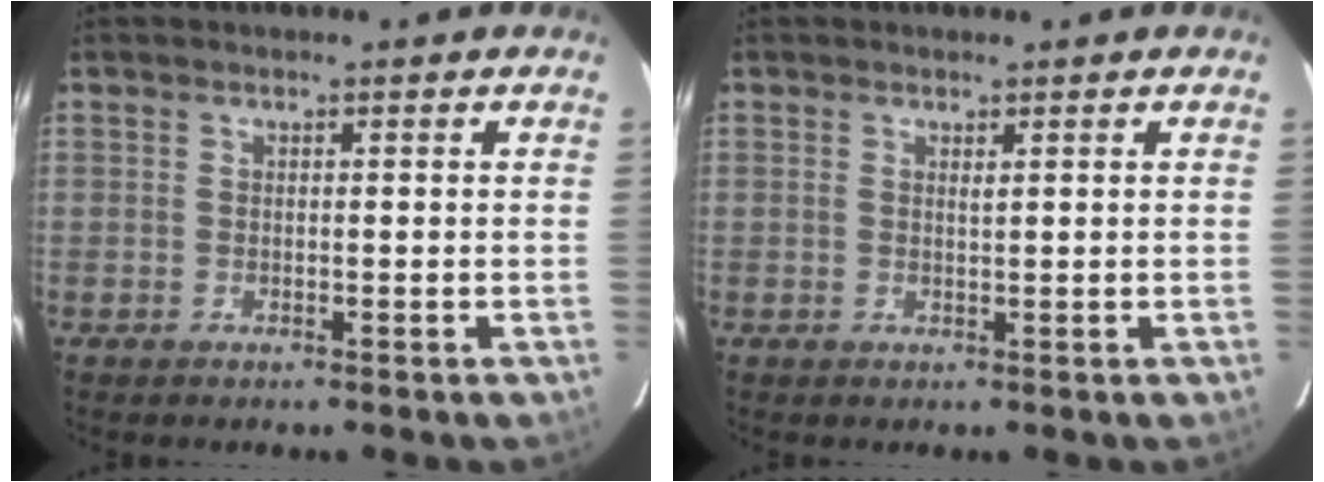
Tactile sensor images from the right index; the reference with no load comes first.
{"total": 0.6, "force": [0.4, 0.1, 0.4], "torque": [-0.008, 0.000, 0.007]}